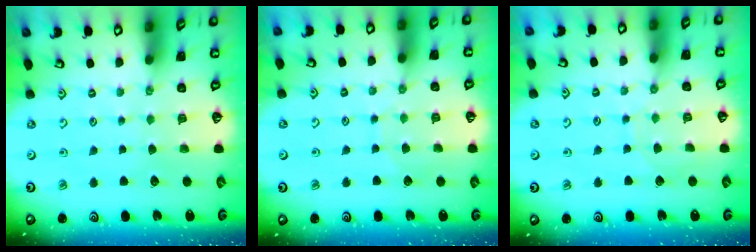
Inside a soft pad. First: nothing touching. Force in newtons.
{"total": 4.9, "press": 4.8, "slide": 0.3}
{"total": 5.3, "press": 5.2, "slide": 0.6}